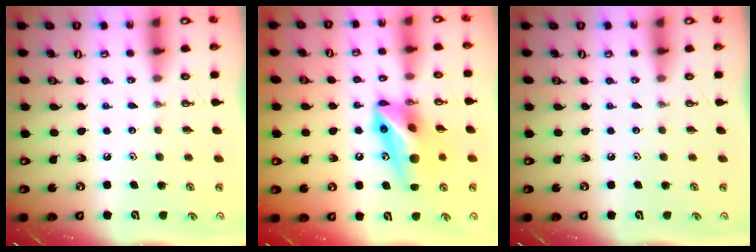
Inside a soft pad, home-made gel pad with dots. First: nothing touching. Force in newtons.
{"total": 11.1, "press": 11.0, "slide": 1.9}
{"total": 0.0}